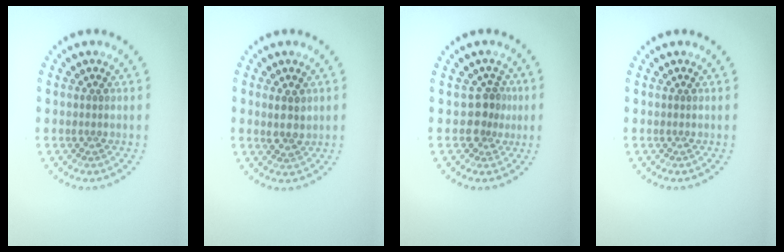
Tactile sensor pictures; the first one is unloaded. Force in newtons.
{"total": 2.0, "press": 1.9, "slide": 0.7}
{"total": 2.4, "press": 1.9, "slide": 1.4}
{"total": 0.0}